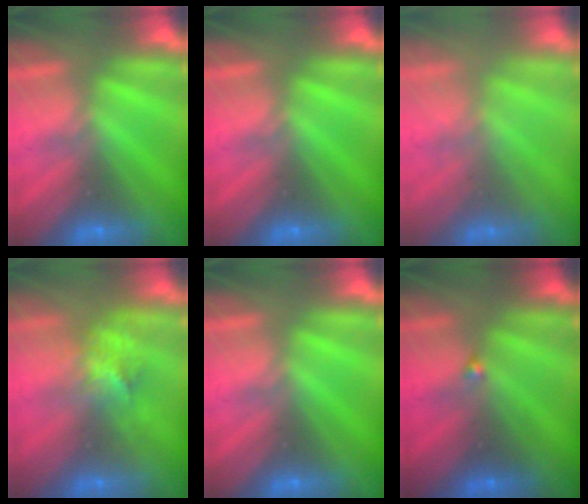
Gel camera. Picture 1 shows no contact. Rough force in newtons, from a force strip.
{"total": 0.0}
{"total": 2.5}
{"total": 2.7}
{"total": 0.0}
{"total": 1.9}